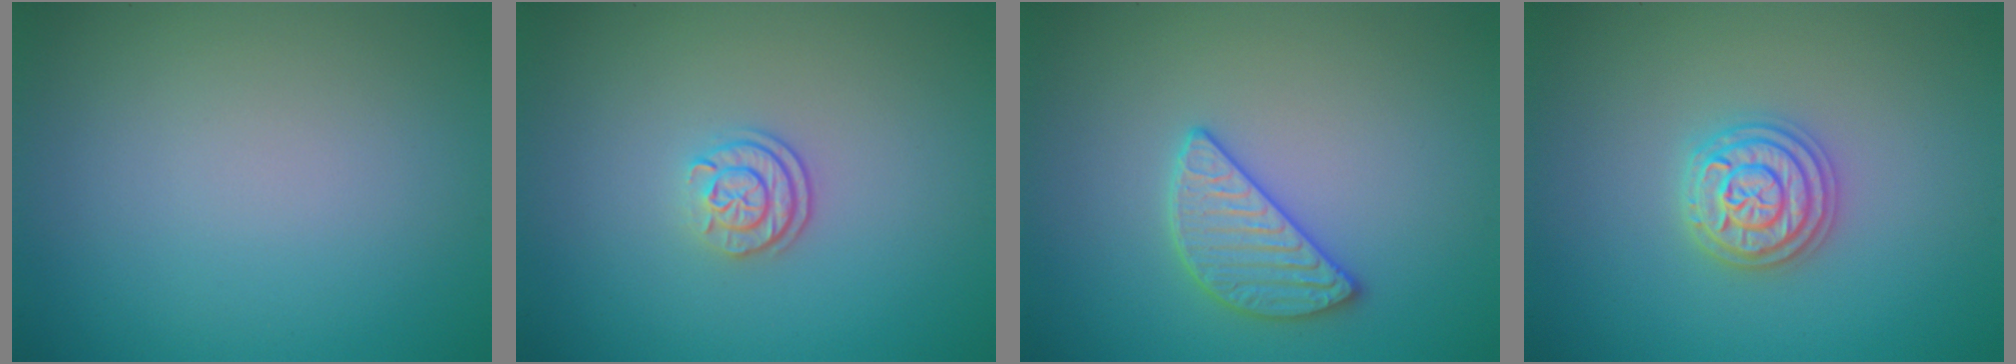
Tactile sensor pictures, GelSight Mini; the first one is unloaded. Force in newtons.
{"total": 2.2, "press": 1.8, "slide": 1.3}
{"total": 2.7, "press": 2.7, "slide": 0.4}
{"total": 3.5, "press": 3.4, "slide": 0.6}